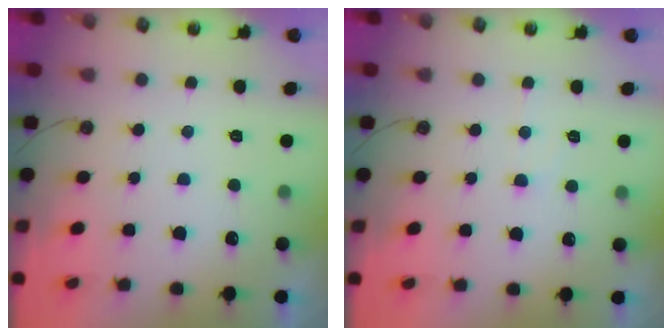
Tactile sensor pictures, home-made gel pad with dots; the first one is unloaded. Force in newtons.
{"total": 5.1, "press": 5.0, "slide": 0.6}